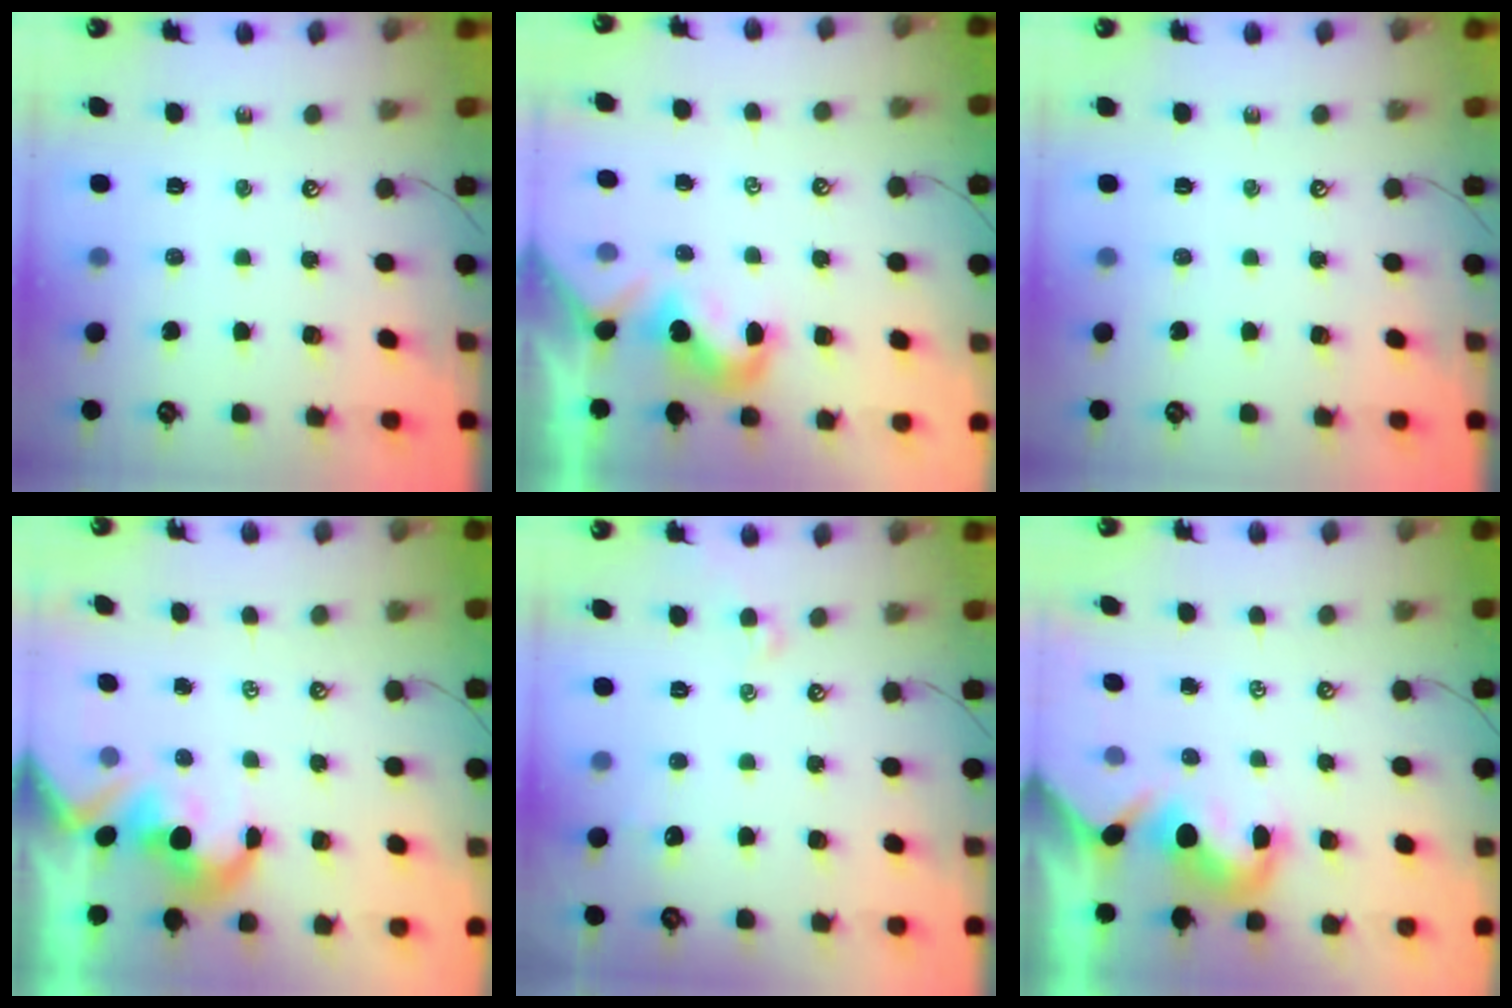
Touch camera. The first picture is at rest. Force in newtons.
{"total": 0.0}
{"total": 0.0}
{"total": 3.3, "press": 3.1, "slide": 1.2}
{"total": 1.4, "press": 1.3, "slide": 0.5}
{"total": 2.0, "press": 1.8, "slide": 0.9}